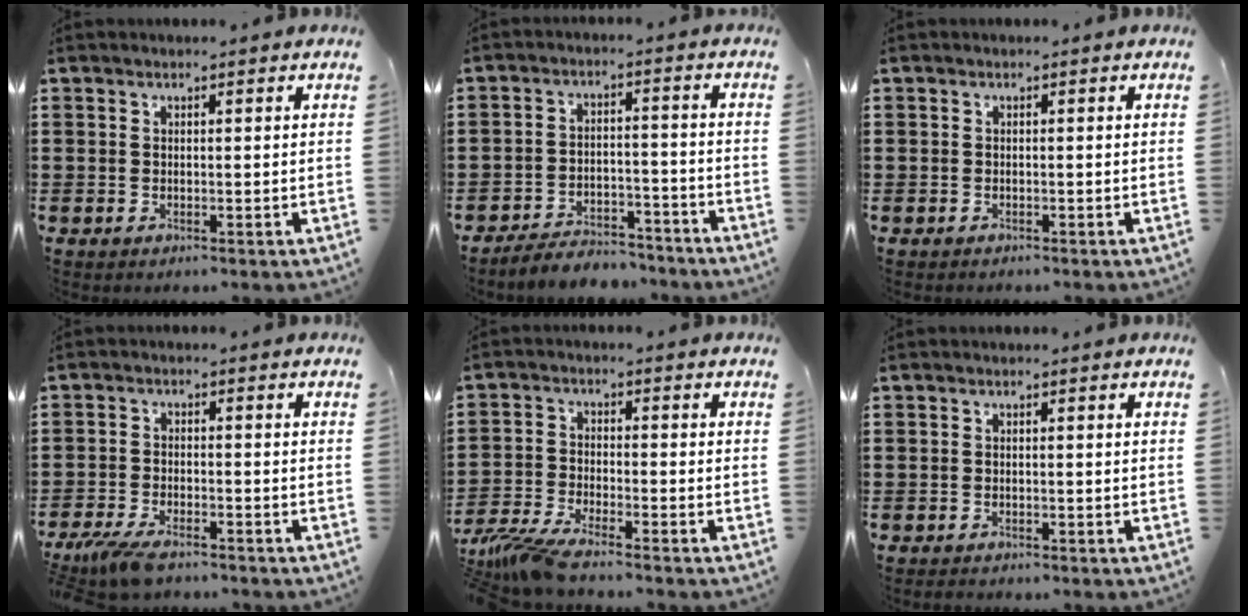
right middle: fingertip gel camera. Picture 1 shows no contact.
{"total": 4.9, "force": [-4.8, 0.8, 0.5], "torque": [-0.010, 0.010, -0.097]}
{"total": 0.6, "force": [-0.4, 0.4, -0.1], "torque": [0.001, 0.003, -0.010]}
{"total": 4.7, "force": [-3.9, 0.9, 2.4], "torque": [-0.075, -0.016, -0.081]}
{"total": 5.5, "force": [-5.0, -0.1, 2.3], "torque": [-0.072, -0.024, -0.103]}
{"total": 0.5, "force": [-0.5, 0.1, 0.0], "torque": [-0.002, -0.002, -0.011]}